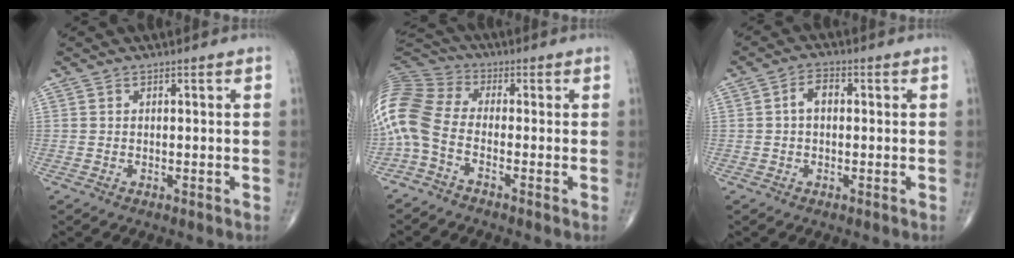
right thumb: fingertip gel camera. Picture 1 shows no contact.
{"total": 12.5, "force": [-3.6, 7.4, 9.4], "torque": [-0.213, 0.044, -0.088]}
{"total": 3.7, "force": [0.2, 2.3, 2.8], "torque": [-0.045, 0.016, 0.000]}